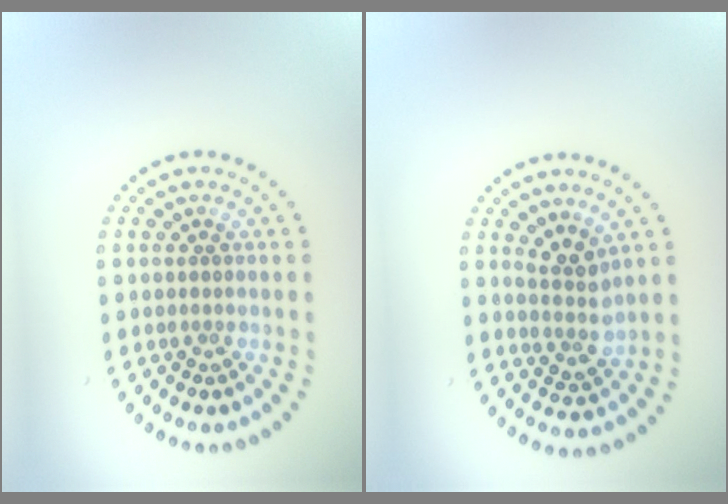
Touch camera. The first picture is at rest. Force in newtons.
{"total": 2.6, "press": 2.1, "slide": 1.6}